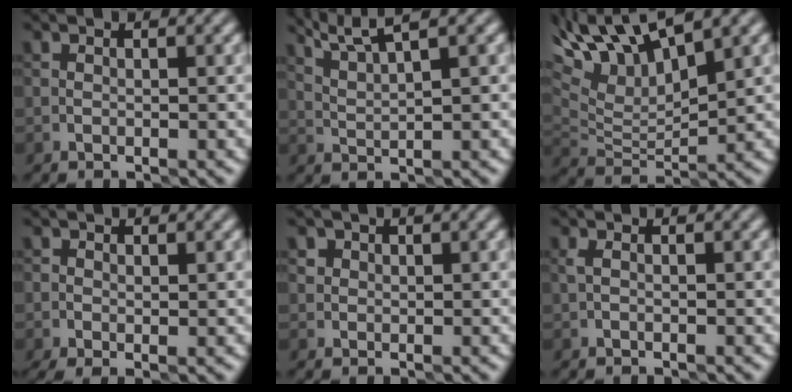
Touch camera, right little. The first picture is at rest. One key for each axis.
{"total": 4.7, "fx": 3.8, "fy": 0.5, "fz": 2.7, "tx": -0.044, "ty": 0.015, "tz": 0.064}
{"total": 8.6, "fx": 6.0, "fy": 2.8, "fz": 5.5, "tx": -0.112, "ty": 0.019, "tz": 0.108}
{"total": 1.9, "fx": -0.3, "fy": 1.1, "fz": 1.5, "tx": -0.028, "ty": -0.002, "tz": -0.004}
{"total": 1.1, "fx": 0.7, "fy": 0.9, "fz": 0.0, "tx": 0.010, "ty": 0.004, "tz": 0.006}
{"total": 0.6, "fx": 0.0, "fy": 0.3, "fz": 0.5, "tx": -0.012, "ty": 0.002, "tz": 0.001}